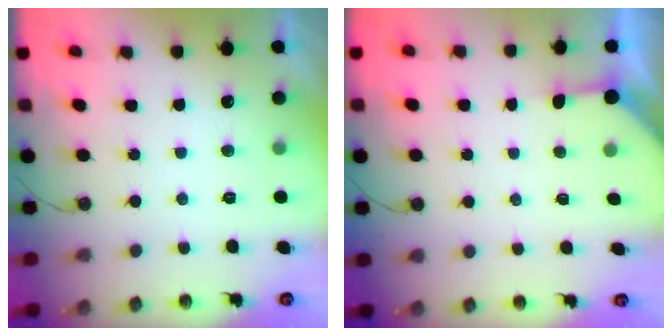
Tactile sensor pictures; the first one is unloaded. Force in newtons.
{"total": 2.7, "press": 2.7, "slide": 0.4}